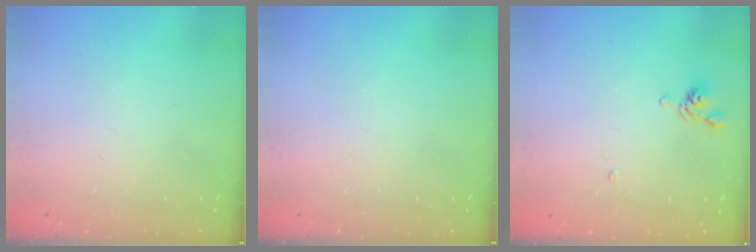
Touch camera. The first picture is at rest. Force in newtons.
{"total": 0.0}
{"total": 3.1, "press": 3.1, "slide": 0.3}